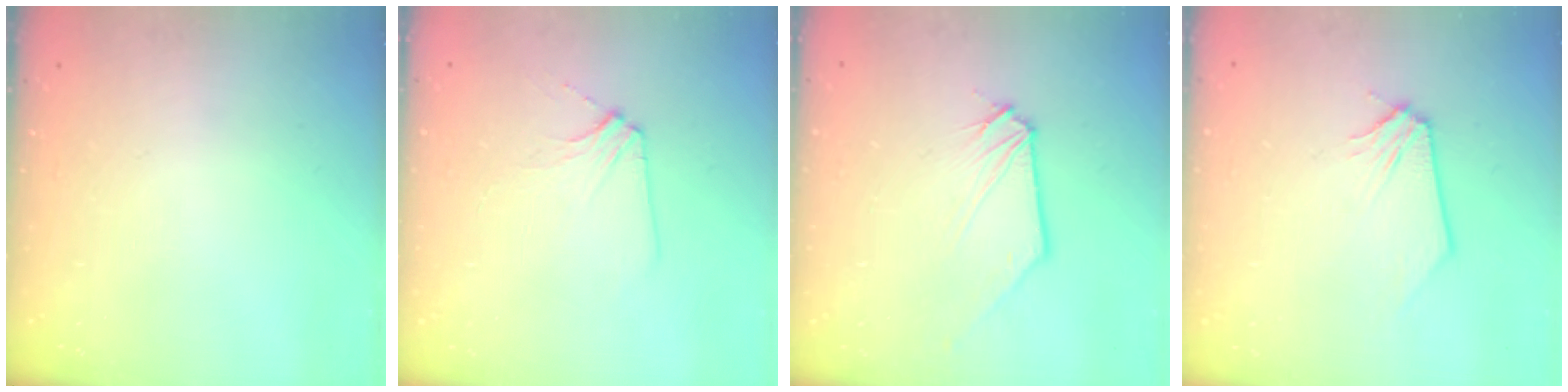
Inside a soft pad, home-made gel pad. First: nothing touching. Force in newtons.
{"total": 4.4, "press": 4.3, "slide": 0.5}
{"total": 0.0}
{"total": 0.0}